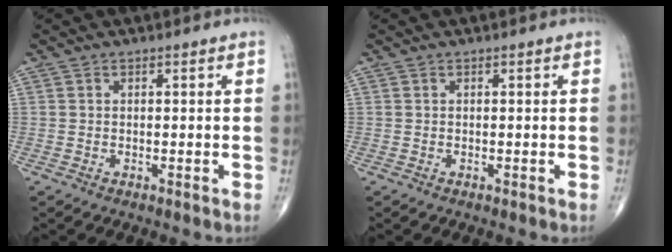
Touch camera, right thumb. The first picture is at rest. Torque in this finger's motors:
{"motor_torque": [0.00, 0.00, 0.00, 0.00, 0.00]}